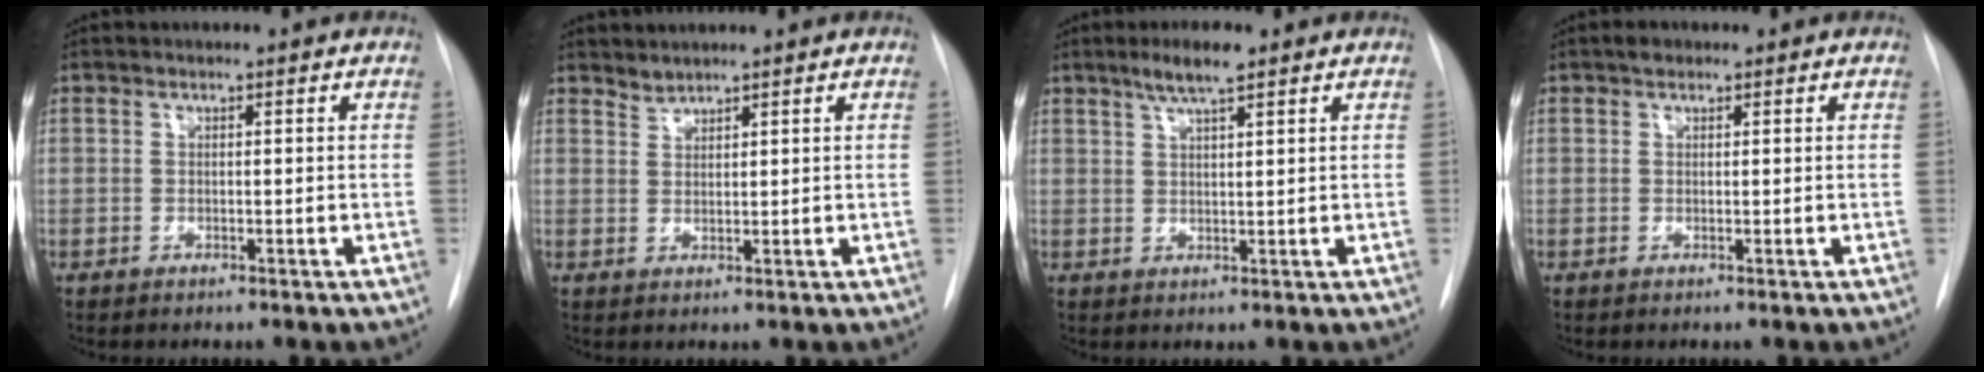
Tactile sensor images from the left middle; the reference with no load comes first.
{"total": 1.5, "force": [1.5, 0.1, -0.1], "torque": [0.003, -0.001, 0.031]}
{"total": 4.4, "force": [3.0, 0.3, 3.1], "torque": [-0.061, 0.003, 0.055]}
{"total": 1.1, "force": [0.8, 0.6, 0.4], "torque": [-0.010, 0.006, 0.011]}